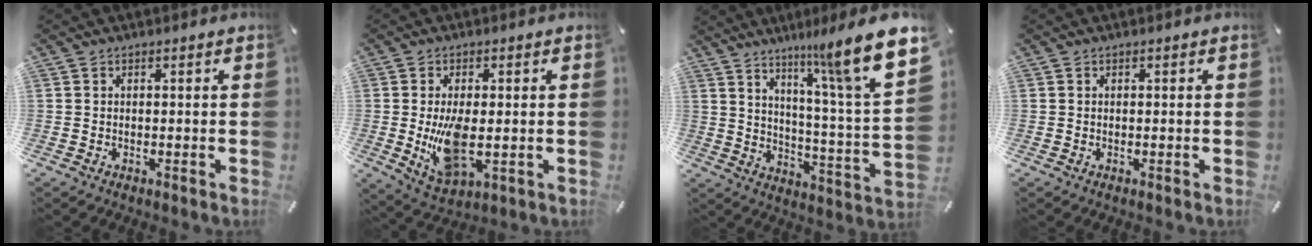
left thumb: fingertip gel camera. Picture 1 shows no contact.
{"total": 10.6, "force": [-0.4, 5.5, 9.1], "torque": [-0.184, -0.017, -0.006]}
{"total": 16.2, "force": [11.0, 1.2, 11.8], "torque": [-0.184, -0.094, 0.162]}
{"total": 0.0}